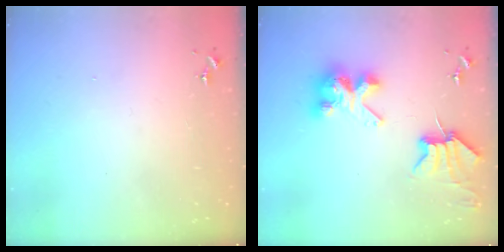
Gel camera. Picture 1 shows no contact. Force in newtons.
{"total": 9.0, "press": 9.0, "slide": 1.0}